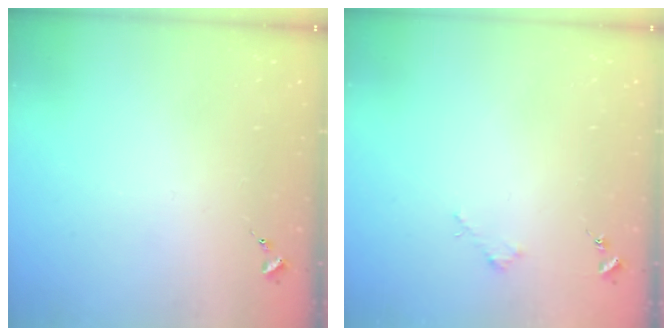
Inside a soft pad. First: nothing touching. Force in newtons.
{"total": 1.8, "press": 1.8, "slide": 0.2}